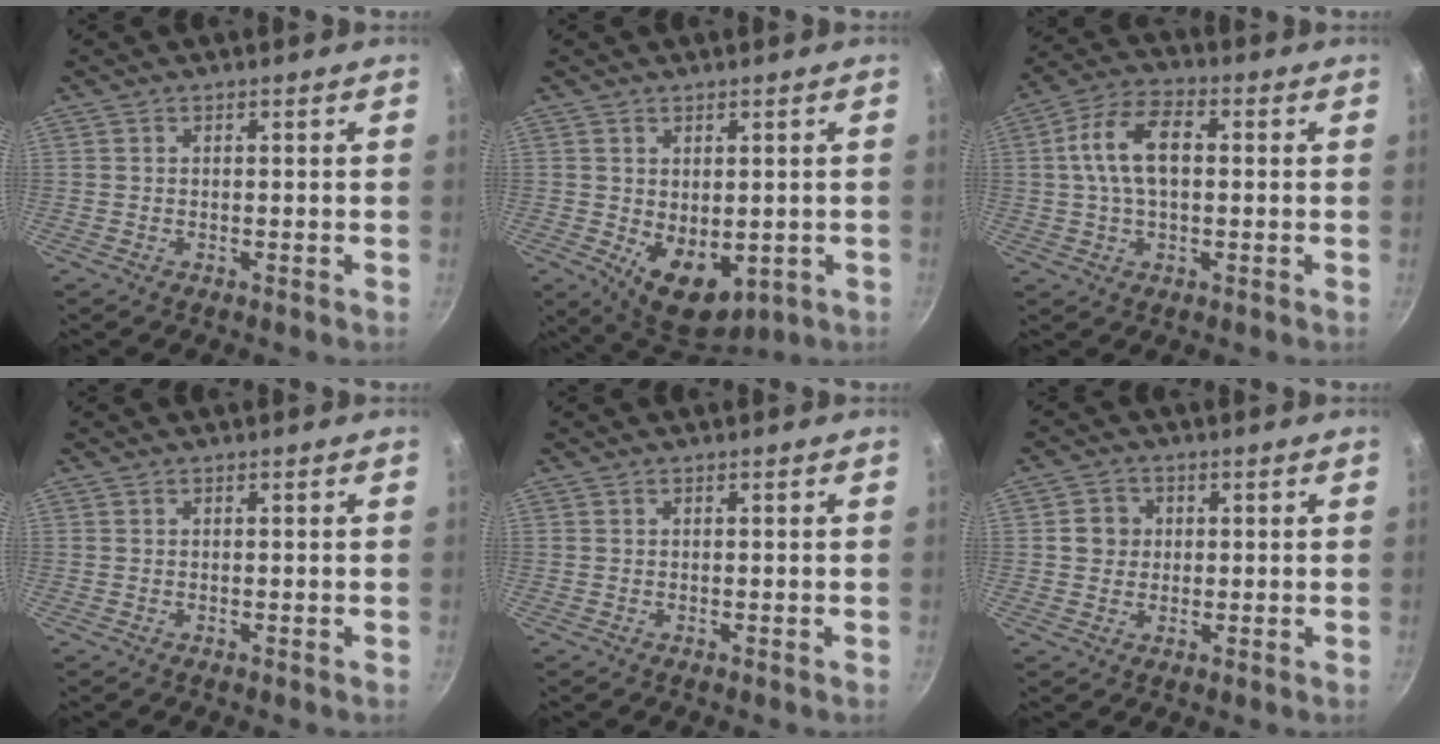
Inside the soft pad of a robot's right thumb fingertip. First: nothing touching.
{"total": 9.5, "force": [-1.2, 6.3, 7.0], "torque": [-0.081, -0.018, 0.003]}
{"total": 10.9, "force": [1.2, 6.2, 8.9], "torque": [-0.160, 0.025, 0.013]}
{"total": 0.0}
{"total": 0.0}
{"total": 5.7, "force": [0.9, 5.4, 1.7], "torque": [0.009, 0.005, 0.007]}